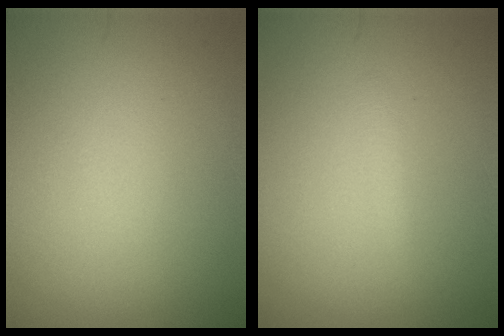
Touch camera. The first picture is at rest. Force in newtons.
{"total": 0.6, "press": 0.6, "slide": 0.1}